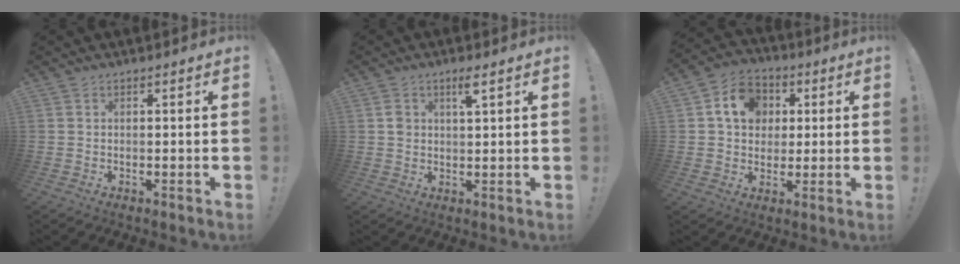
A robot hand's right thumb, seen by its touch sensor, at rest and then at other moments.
{"total": 4.4, "force": [2.1, 2.0, 3.3], "torque": [-0.056, -0.002, 0.036]}
{"total": 12.3, "force": [3.7, 10.2, 5.9], "torque": [-0.092, 0.002, 0.076]}